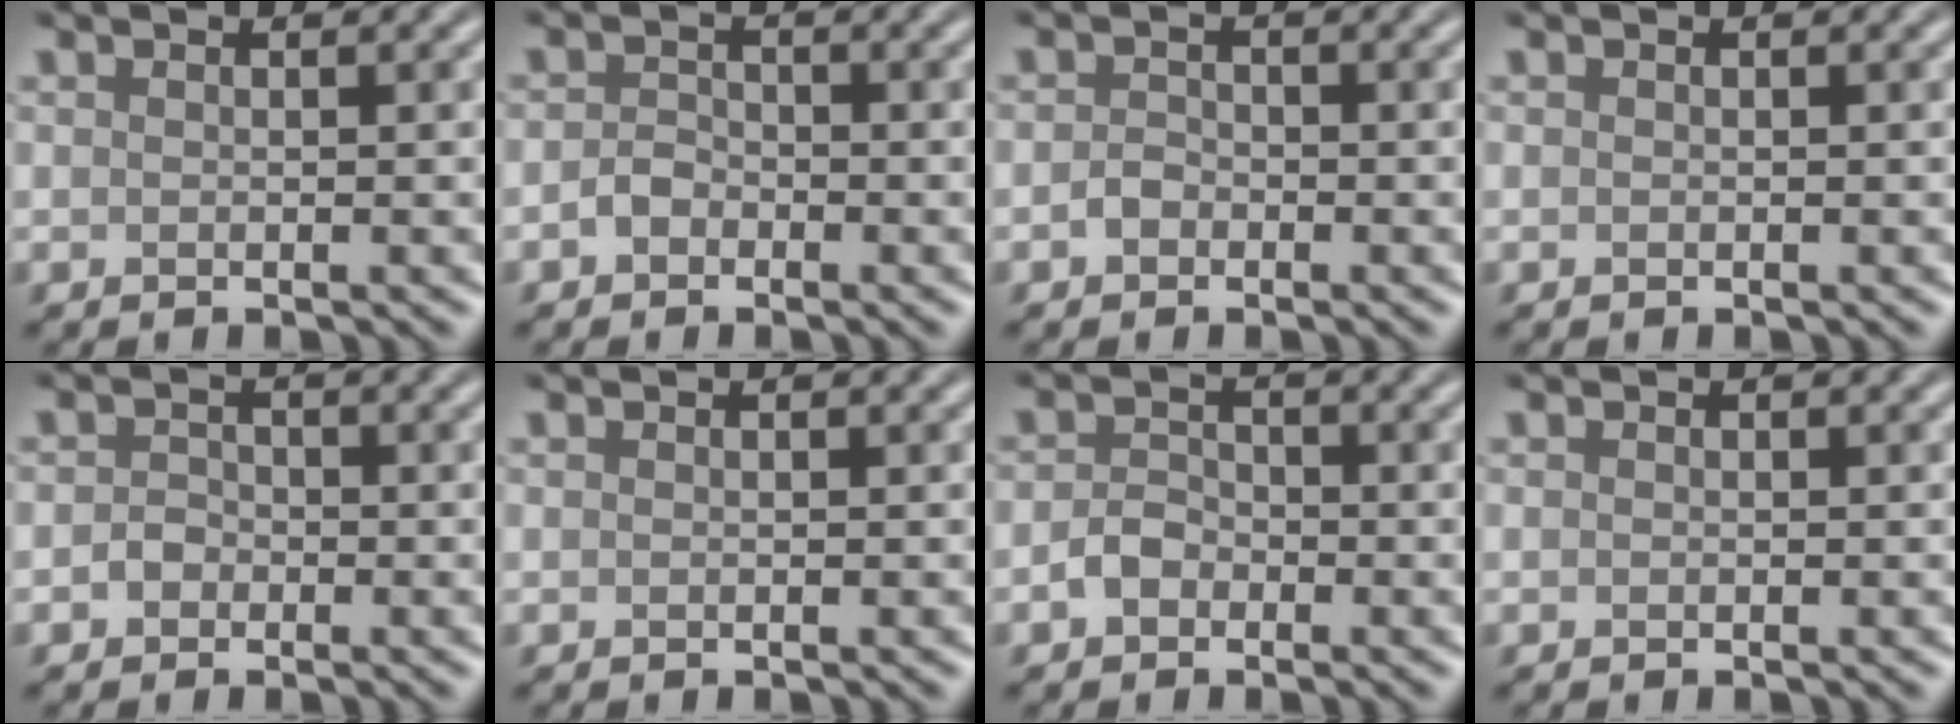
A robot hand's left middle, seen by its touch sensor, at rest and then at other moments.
{"total": 1.3, "force": [-0.7, 1.0, 0.6], "torque": [-0.010, 0.003, -0.016]}
{"total": 1.1, "force": [-0.5, 0.9, 0.5], "torque": [-0.009, 0.001, -0.013]}
{"total": 0.0}
{"total": 1.3, "force": [-0.5, 1.1, 0.4], "torque": [-0.004, 0.000, -0.013]}
{"total": 0.0}
{"total": 1.8, "force": [-0.9, 1.3, 0.8], "torque": [-0.015, 0.004, -0.021]}
{"total": 0.0}